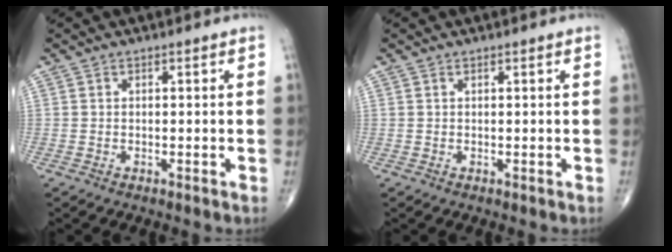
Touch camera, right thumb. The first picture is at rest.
{"total": 0.0}